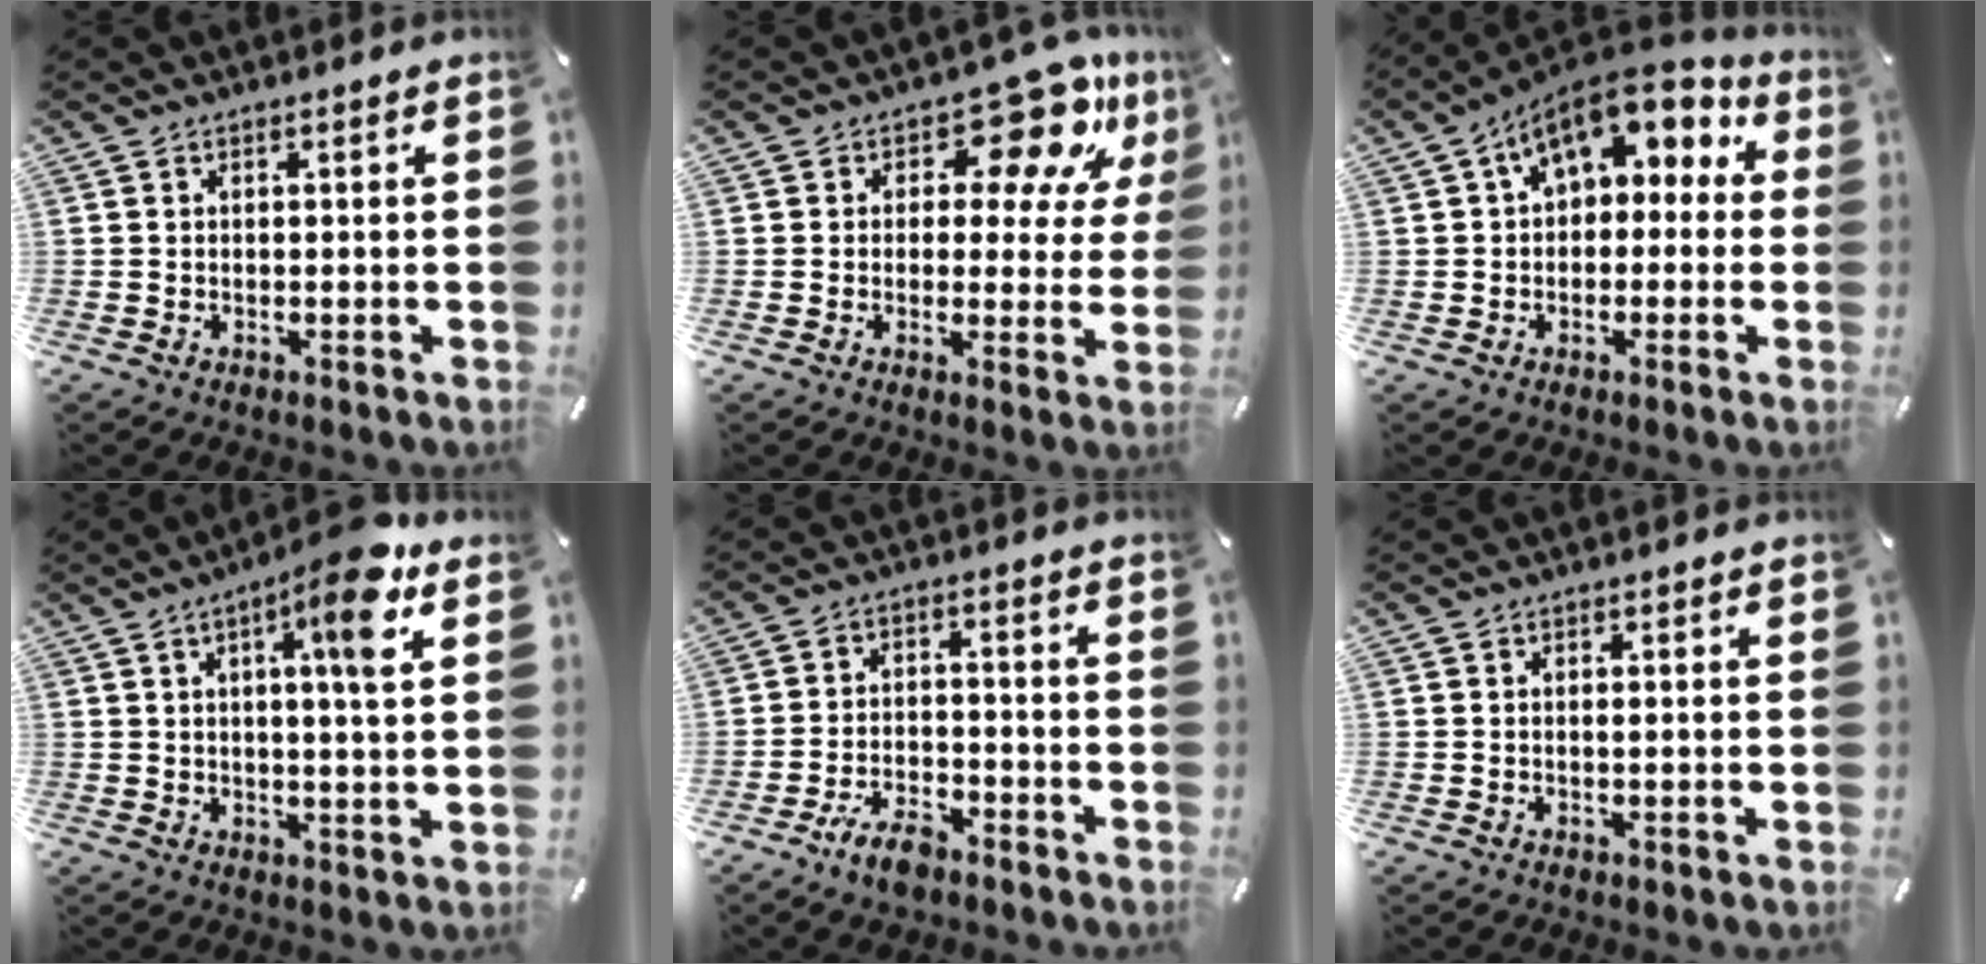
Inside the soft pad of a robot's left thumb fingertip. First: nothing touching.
{"total": 13.4, "force": [8.0, 6.8, 8.4], "torque": [-0.104, -0.051, 0.135]}
{"total": 9.9, "force": [4.7, 6.4, 5.9], "torque": [-0.095, -0.022, 0.088]}
{"total": 11.3, "force": [4.8, 1.8, 10.1], "torque": [-0.151, -0.014, 0.067]}
{"total": 6.6, "force": [-4.9, 2.7, 3.3], "torque": [-0.066, 0.023, -0.091]}
{"total": 0.0}